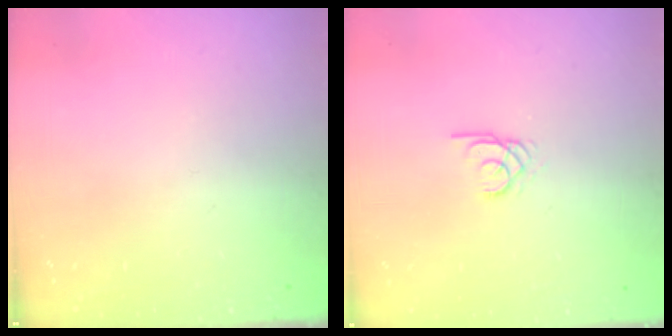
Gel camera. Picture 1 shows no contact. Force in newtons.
{"total": 1.9, "press": 1.9, "slide": 0.0}